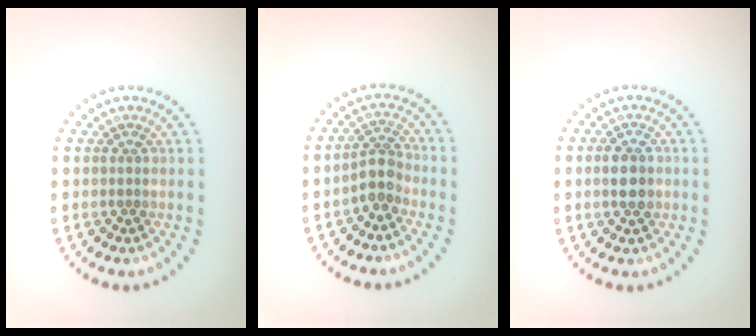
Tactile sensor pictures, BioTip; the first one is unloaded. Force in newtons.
{"total": 2.5, "press": 1.9, "slide": 1.6}
{"total": 2.8, "press": 2.8, "slide": 0.1}